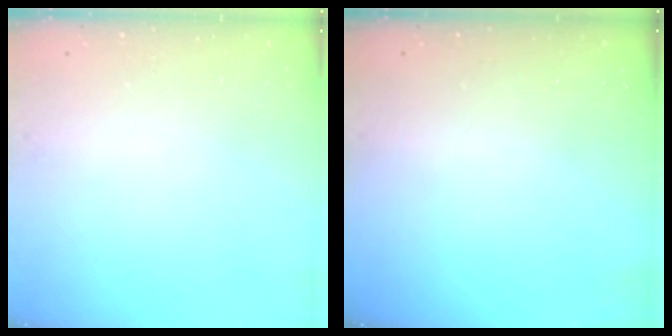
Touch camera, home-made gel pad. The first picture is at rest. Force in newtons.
{"total": 0.0}